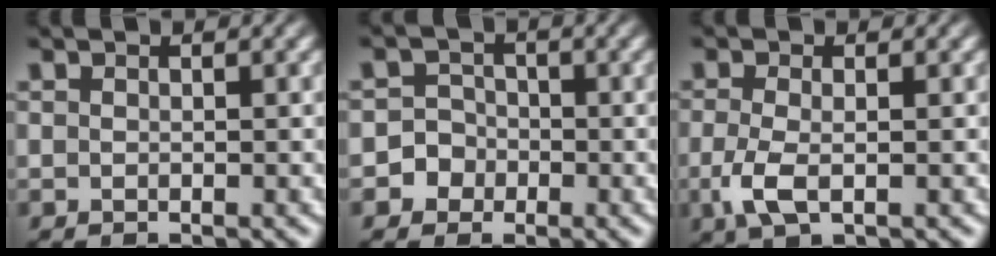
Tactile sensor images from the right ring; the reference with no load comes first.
{"total": 5.3, "force": [-1.3, 5.1, 1.0], "torque": [-0.037, -0.008, -0.032]}
{"total": 2.7, "force": [-0.9, 1.1, 2.3], "torque": [-0.063, -0.020, -0.007]}